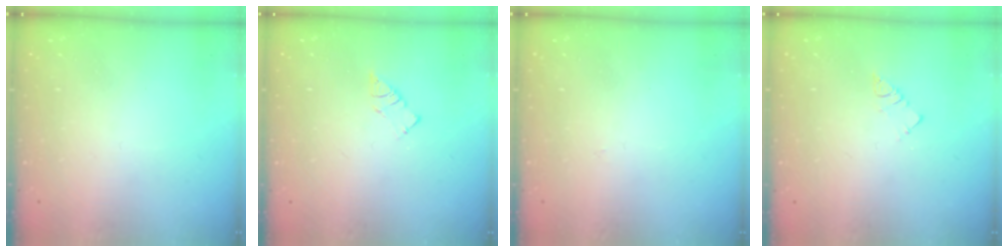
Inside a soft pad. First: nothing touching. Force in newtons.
{"total": 3.6, "press": 3.6, "slide": 0.4}
{"total": 2.8, "press": 2.8, "slide": 0.4}
{"total": 3.2, "press": 3.2, "slide": 0.0}